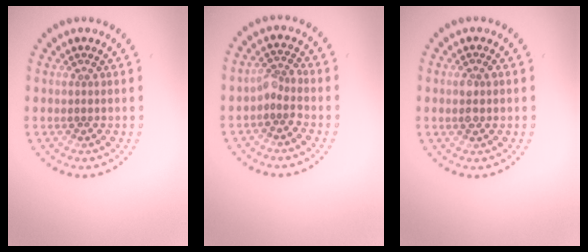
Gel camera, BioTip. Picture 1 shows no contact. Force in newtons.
{"total": 1.9, "press": 1.5, "slide": 1.2}
{"total": 1.6, "press": 1.6, "slide": 0.3}